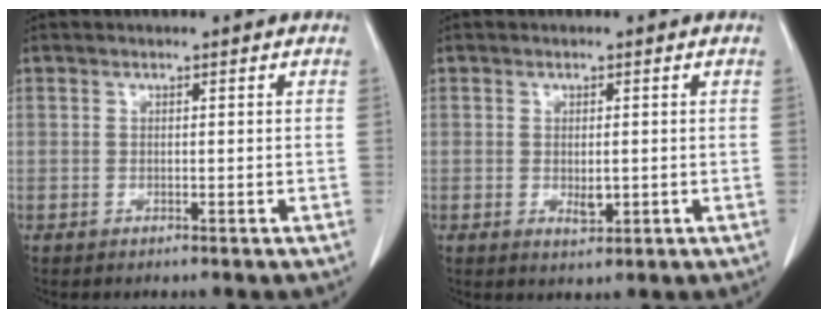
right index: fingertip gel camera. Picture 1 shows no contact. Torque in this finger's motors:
{"motor_torque": [0.23, 0.14, 0.17, 0.04]}